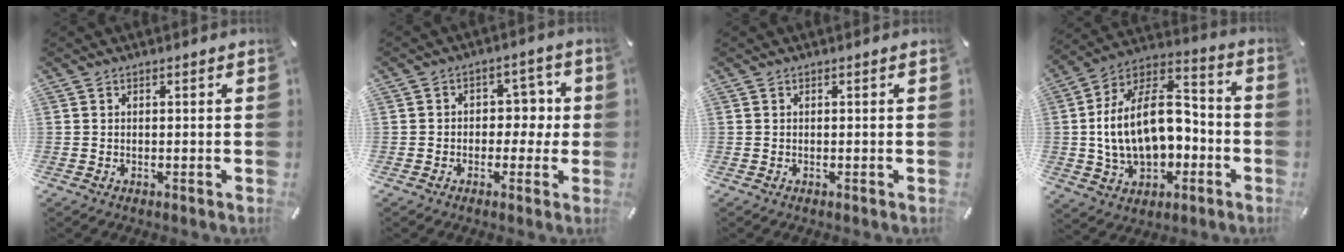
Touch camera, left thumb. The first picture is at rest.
{"total": 6.2, "force": [-0.8, 5.1, 3.5], "torque": [-0.041, 0.011, -0.022]}
{"total": 0.0}
{"total": 20.5, "force": [-1.3, 13.7, 15.1], "torque": [-0.271, 0.004, -0.016]}